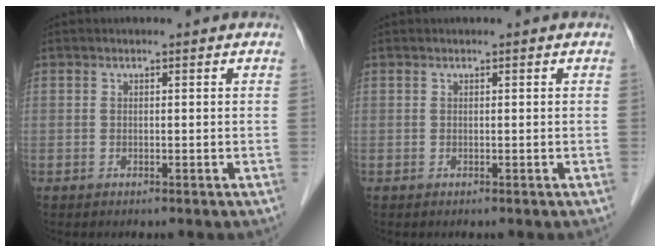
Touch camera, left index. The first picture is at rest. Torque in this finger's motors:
{"motor_torque": [-0.02, 0.04, 0.00, 0.00]}